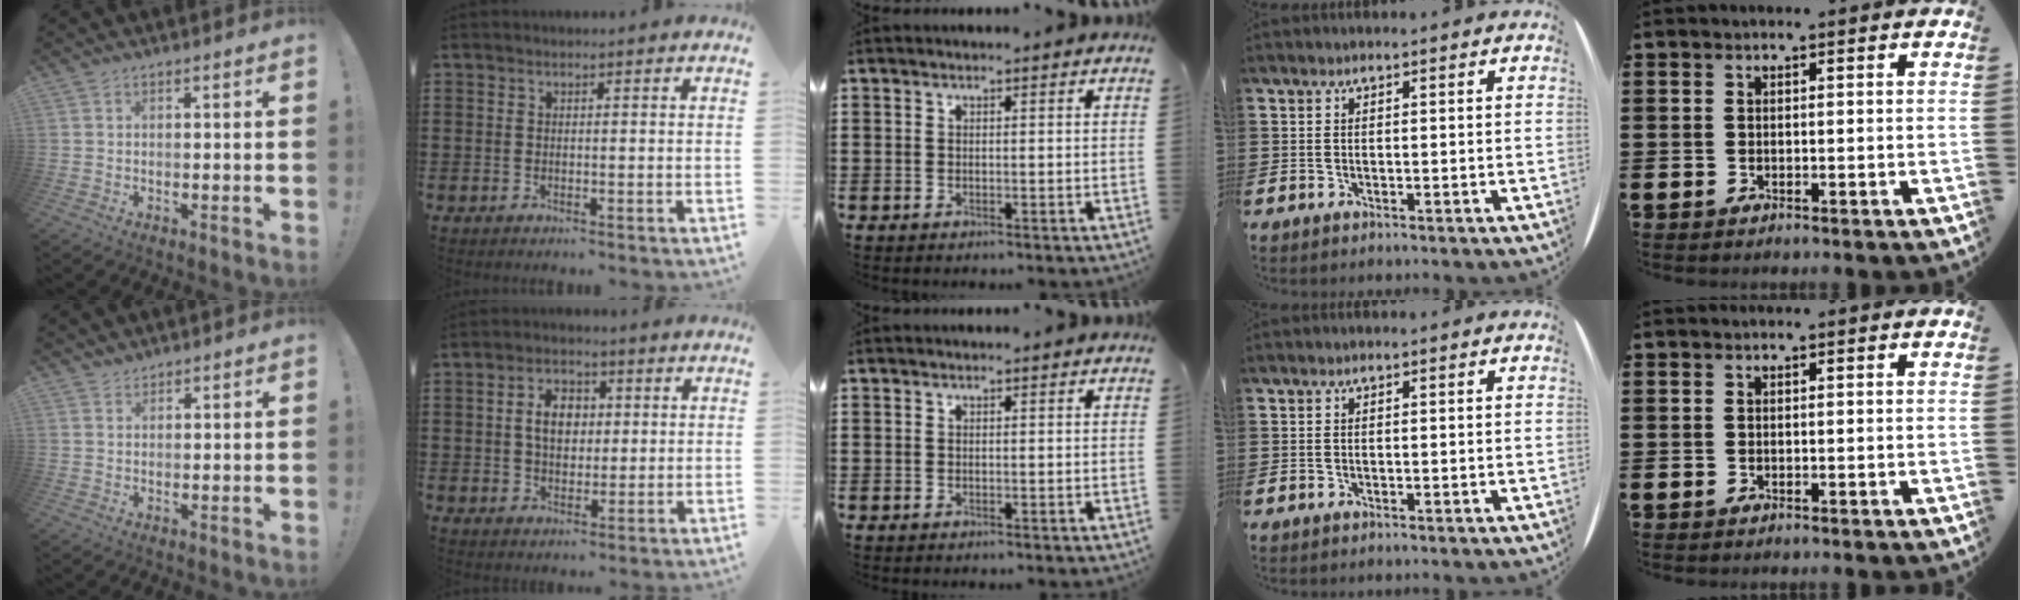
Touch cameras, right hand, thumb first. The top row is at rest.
{"thumb": {"total": 1.9, "force": [1.8, 0.6, 0.2], "torque": [0.004, -0.012, 0.033]}, "index": {"total": 5.5, "force": [0.7, 3.8, 3.9], "torque": [-0.073, 0.008, 0.005]}}